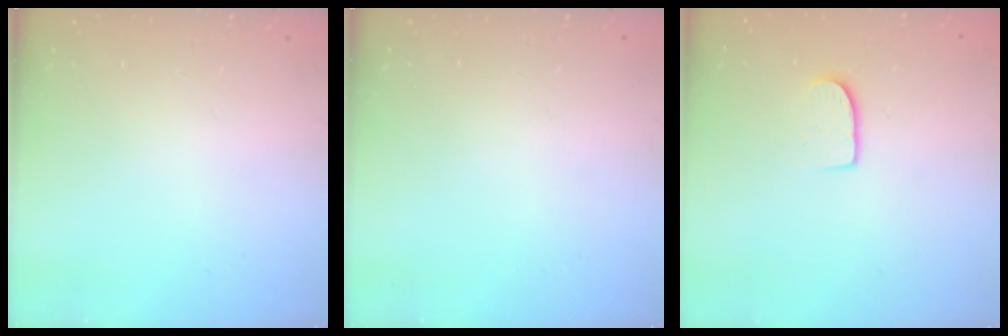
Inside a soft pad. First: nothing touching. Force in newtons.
{"total": 0.0}
{"total": 7.3, "press": 7.3, "slide": 0.6}